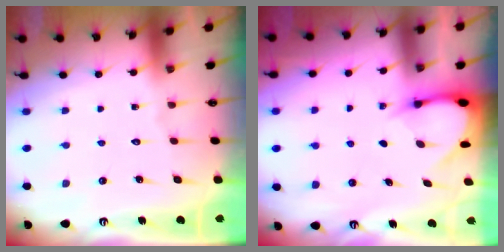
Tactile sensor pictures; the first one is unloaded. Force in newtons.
{"total": 3.7, "press": 3.6, "slide": 0.2}